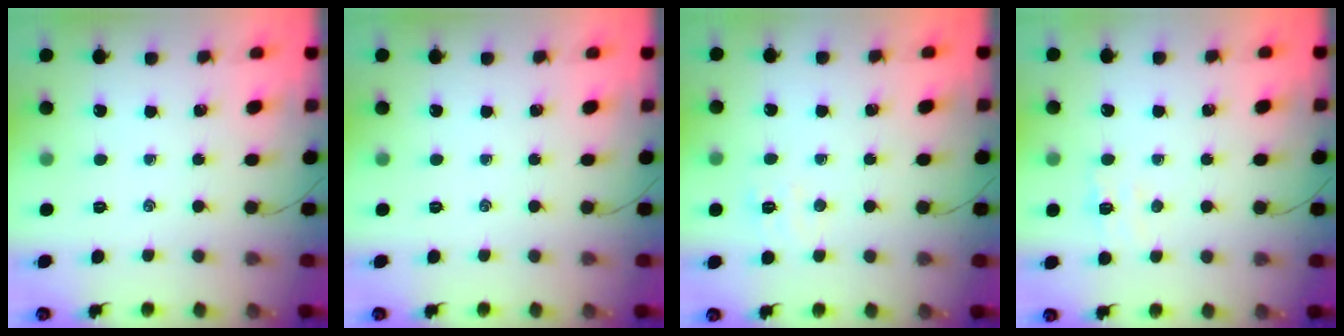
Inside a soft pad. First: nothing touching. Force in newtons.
{"total": 0.0}
{"total": 4.6, "press": 4.5, "slide": 1.0}
{"total": 3.9, "press": 3.8, "slide": 0.9}